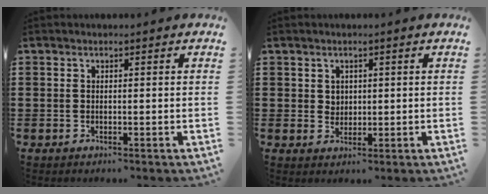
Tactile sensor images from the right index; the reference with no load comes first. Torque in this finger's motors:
{"motor_torque": [0.57, 0.55, 0.01, 0.00]}